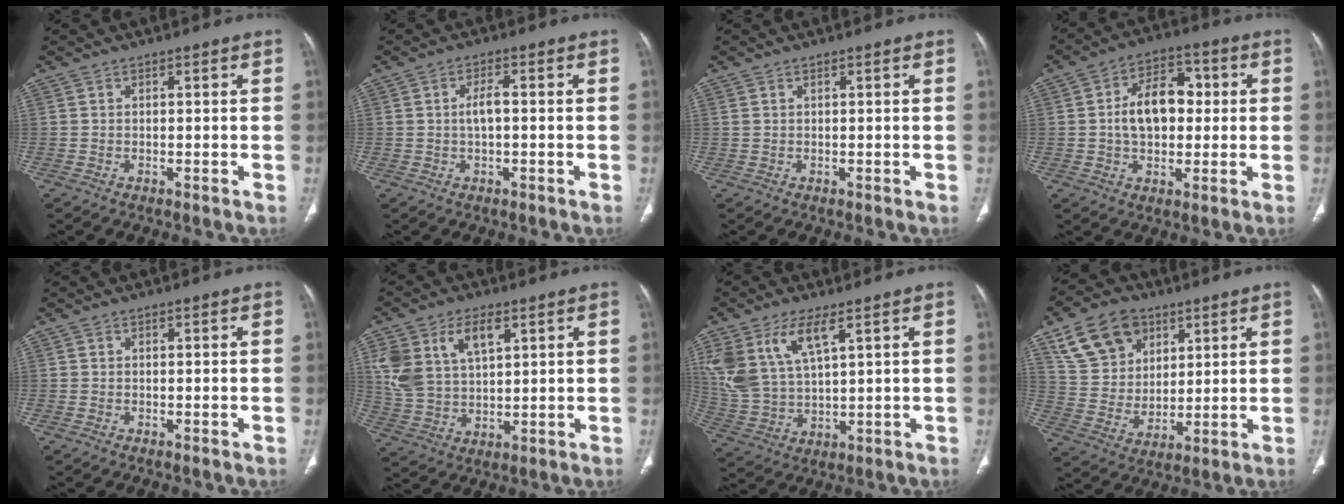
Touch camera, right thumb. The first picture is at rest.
{"total": 2.8, "force": [0.0, 1.1, 2.6], "torque": [-0.056, 0.008, -0.003]}
{"total": 0.7, "force": [0.4, 0.3, 0.4], "torque": [-0.009, 0.005, 0.010]}
{"total": 11.7, "force": [0.8, 7.8, 8.7], "torque": [-0.112, 0.022, 0.009]}
{"total": 0.0}
{"total": 12.3, "force": [5.1, 7.1, 8.7], "torque": [-0.165, -0.007, 0.109]}
{"total": 12.4, "force": [6.0, 5.3, 9.5], "torque": [-0.207, -0.014, 0.132]}
{"total": 14.7, "force": [7.6, 10.5, 6.8], "torque": [-0.098, -0.022, 0.149]}